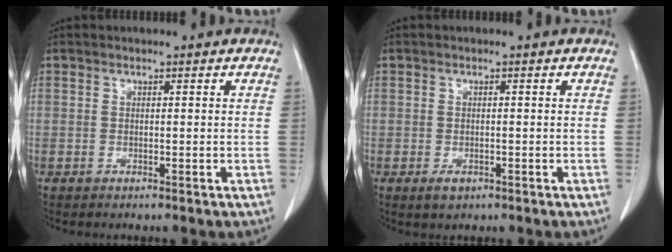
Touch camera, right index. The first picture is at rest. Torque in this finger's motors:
{"motor_torque": [-0.04, -0.02, 0.00, -0.03]}